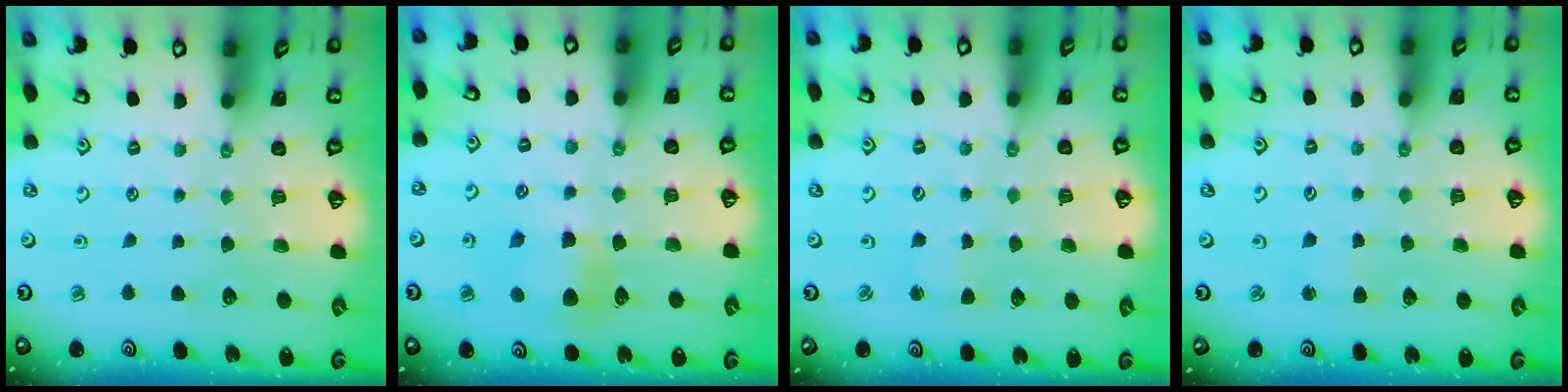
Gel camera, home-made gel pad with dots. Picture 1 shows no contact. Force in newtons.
{"total": 6.0, "press": 5.9, "slide": 0.5}
{"total": 1.3, "press": 1.2, "slide": 0.1}
{"total": 2.3, "press": 2.3, "slide": 0.2}